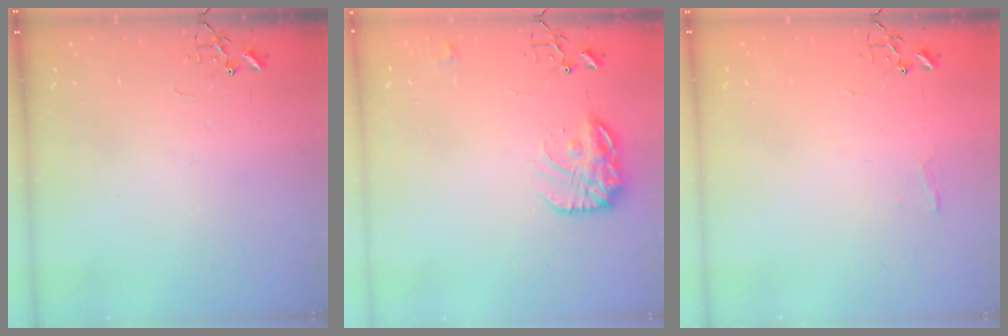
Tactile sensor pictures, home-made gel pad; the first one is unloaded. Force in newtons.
{"total": 14.8, "press": 14.8, "slide": 0.8}
{"total": 4.8, "press": 4.8, "slide": 0.6}